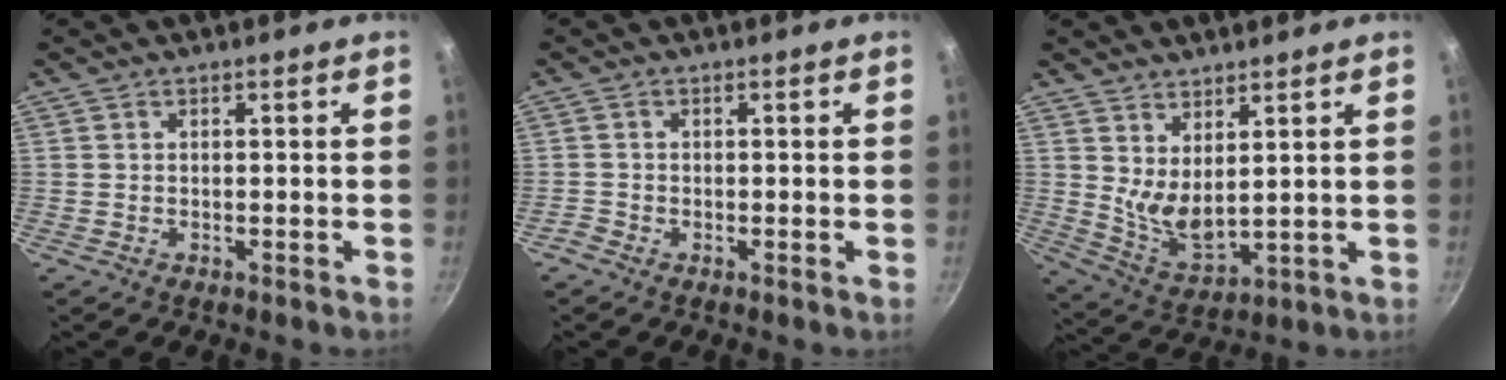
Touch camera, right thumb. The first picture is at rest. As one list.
[{"total": 1.0, "force": [-0.7, 0.6, 0.3], "torque": [-0.005, 0.001, -0.021]}, {"total": 8.5, "force": [4.6, 3.4, 6.4], "torque": [-0.100, -0.057, 0.095]}]